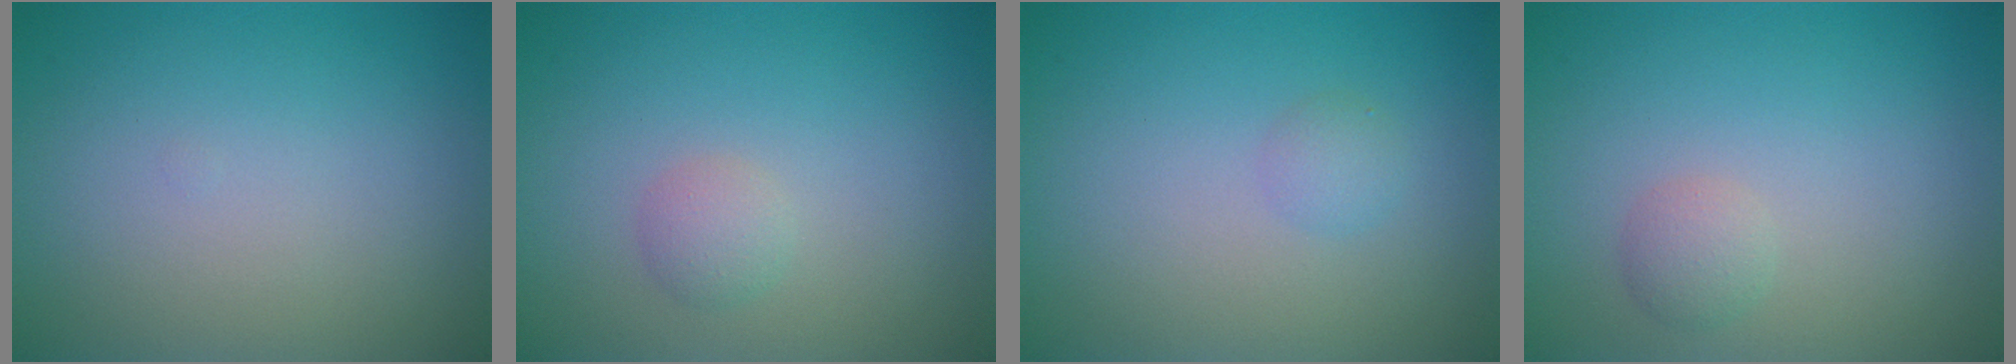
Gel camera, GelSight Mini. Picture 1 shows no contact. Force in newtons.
{"total": 1.3, "press": 1.3, "slide": 0.0}
{"total": 1.1, "press": 1.1, "slide": 0.0}
{"total": 1.3, "press": 1.3, "slide": 0.2}